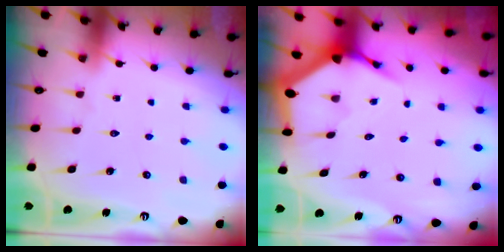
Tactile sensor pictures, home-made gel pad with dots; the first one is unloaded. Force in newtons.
{"total": 4.1, "press": 4.1, "slide": 0.6}